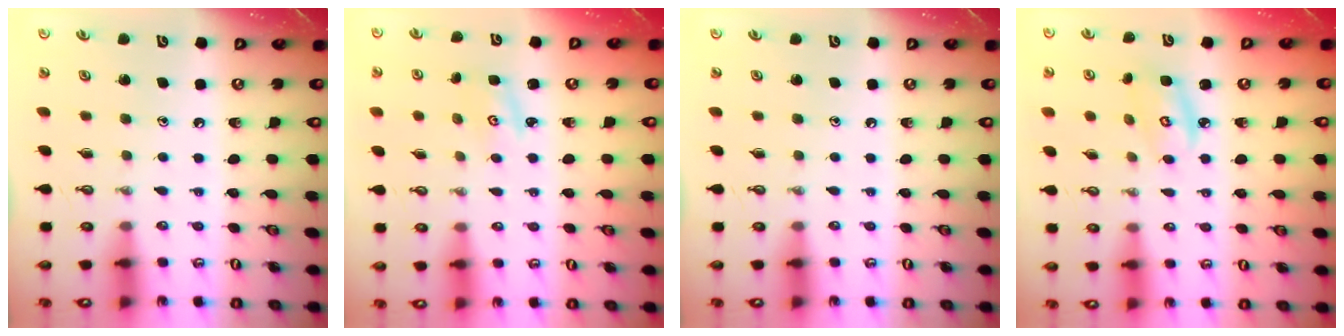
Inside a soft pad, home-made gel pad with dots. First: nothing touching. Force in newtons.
{"total": 2.3, "press": 2.3, "slide": 0.3}
{"total": 0.0}
{"total": 4.5, "press": 4.5, "slide": 0.3}